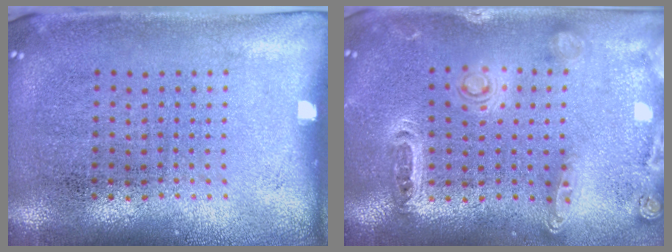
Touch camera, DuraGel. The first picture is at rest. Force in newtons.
{"total": 1.4, "press": 1.3, "slide": 0.3}